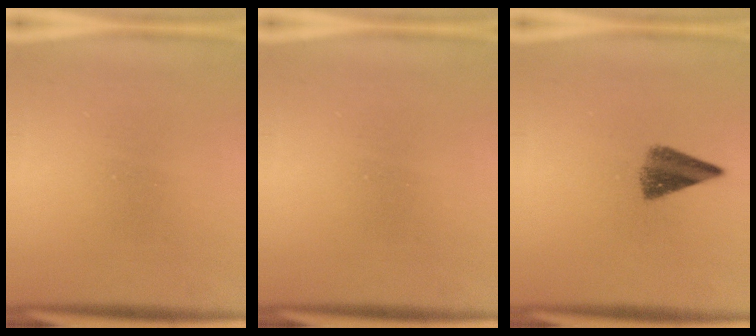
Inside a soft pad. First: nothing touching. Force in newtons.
{"total": 0.0}
{"total": 5.1}